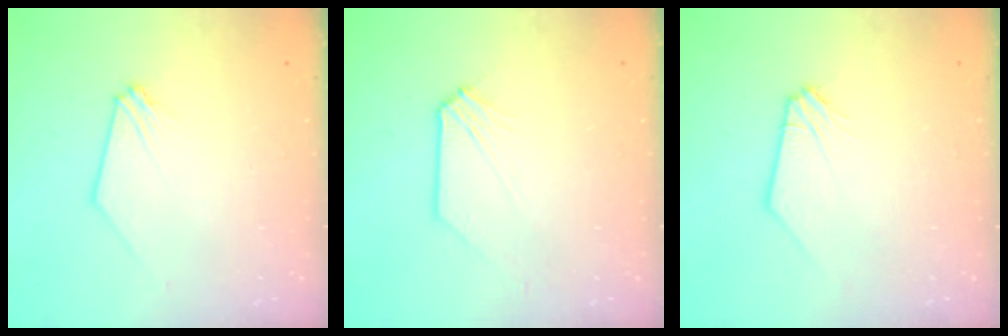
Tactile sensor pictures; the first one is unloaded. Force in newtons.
{"total": 1.0, "press": 1.0, "slide": 0.1}
{"total": 1.2, "press": 1.2, "slide": 0.2}